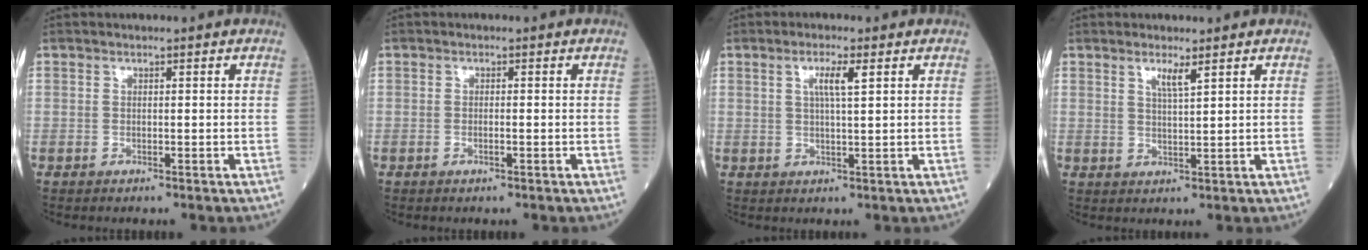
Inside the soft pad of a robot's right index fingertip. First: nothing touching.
{"total": 0.9, "force": [-0.4, 0.1, 0.8], "torque": [-0.018, 0.000, -0.006]}
{"total": 3.5, "force": [1.3, 0.1, 3.2], "torque": [-0.061, 0.001, 0.022]}
{"total": 2.5, "force": [1.5, -0.2, 1.9], "torque": [-0.038, -0.005, 0.029]}